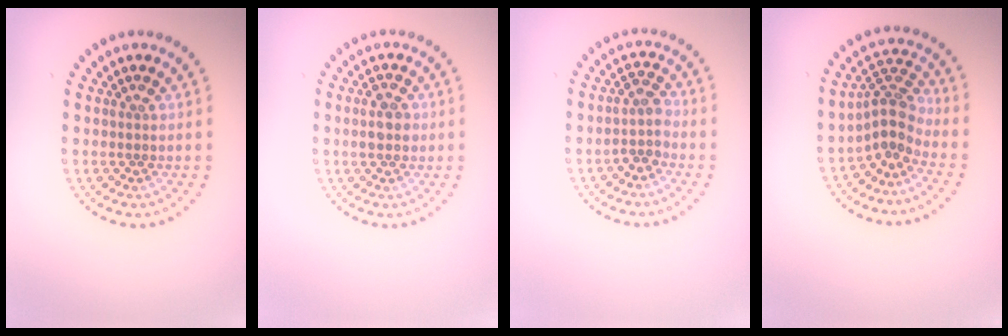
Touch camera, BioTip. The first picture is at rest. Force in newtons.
{"total": 2.3, "press": 2.3, "slide": 0.1}
{"total": 2.0, "press": 1.6, "slide": 1.2}
{"total": 3.3, "press": 2.3, "slide": 2.4}